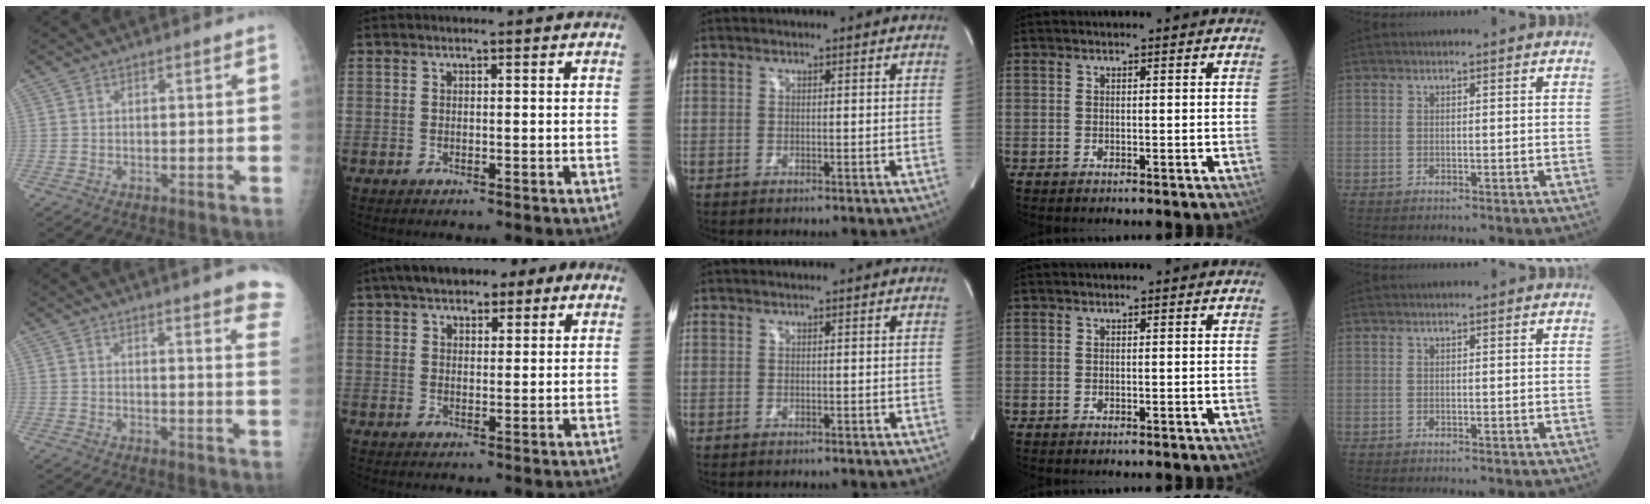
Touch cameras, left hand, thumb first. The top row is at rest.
{"thumb": {"total": 14.1, "force": [11.2, 1.9, 8.3], "torque": [-0.077, -0.055, 0.113]}, "index": {"total": 11.9, "force": [7.3, 4.6, 8.1], "torque": [-0.121, 0.038, 0.102]}}